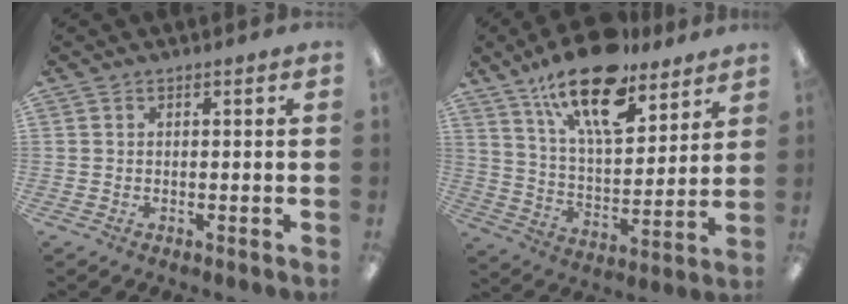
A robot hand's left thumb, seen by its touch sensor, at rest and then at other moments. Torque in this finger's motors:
{"motor_torque": [0.57, 0.62, 1.71, -1.06, 0.32]}